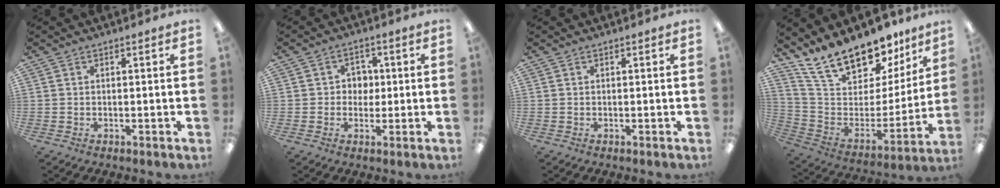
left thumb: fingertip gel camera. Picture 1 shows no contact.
{"total": 4.0, "force": [0.4, 3.7, 1.4], "torque": [-0.022, 0.006, -0.001]}
{"total": 0.0}
{"total": 19.5, "force": [16.4, 7.9, 7.1], "torque": [-0.123, -0.130, 0.293]}